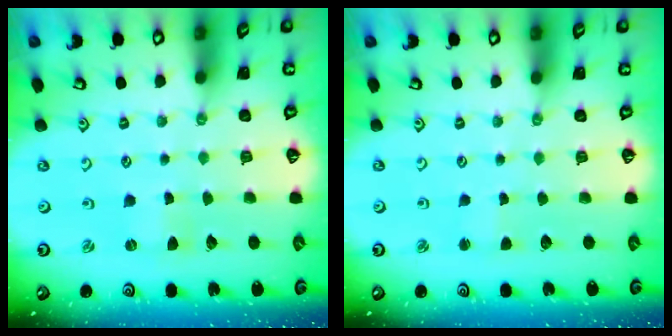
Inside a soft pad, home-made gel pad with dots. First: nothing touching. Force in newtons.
{"total": 1.3, "press": 1.2, "slide": 0.1}